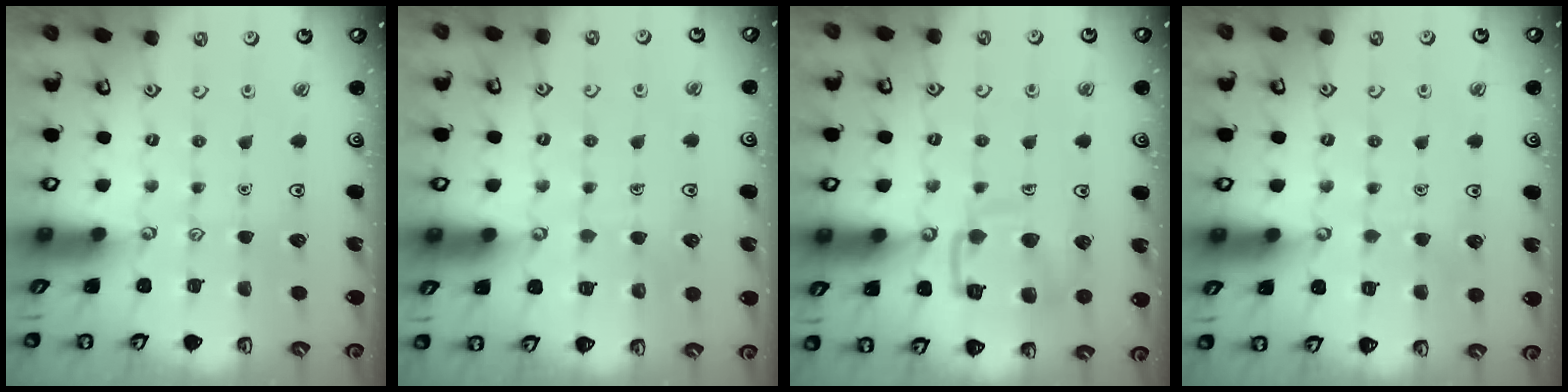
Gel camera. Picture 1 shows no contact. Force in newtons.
{"total": 4.3, "press": 4.2, "slide": 0.4}
{"total": 12.0, "press": 12.0, "slide": 1.2}
{"total": 4.4, "press": 4.3, "slide": 0.4}